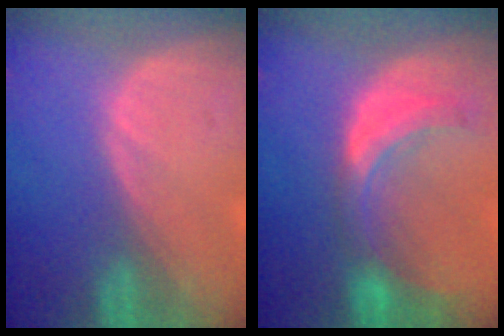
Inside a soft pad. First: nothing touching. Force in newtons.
{"total": 7.7, "press": 6.9, "slide": 3.5}